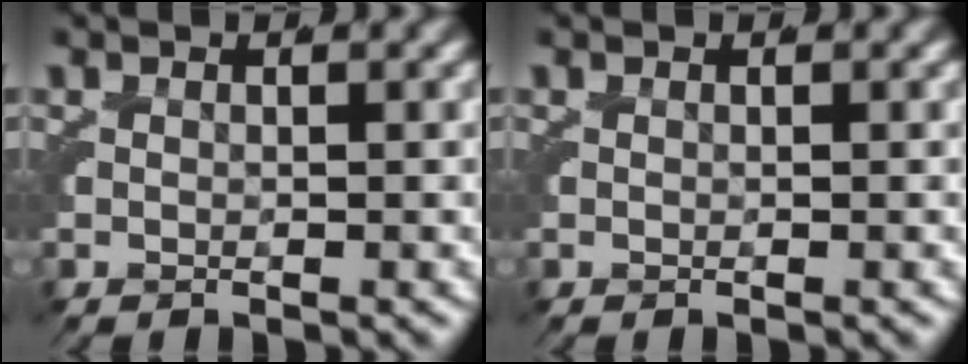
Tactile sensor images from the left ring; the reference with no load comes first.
{"total": 0.0}